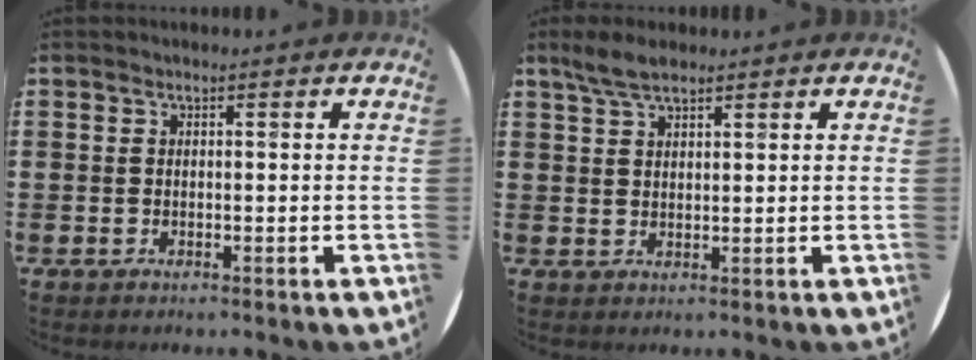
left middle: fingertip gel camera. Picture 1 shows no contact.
{"total": 3.7, "force": [2.9, 1.1, 1.9], "torque": [-0.043, 0.005, 0.053]}